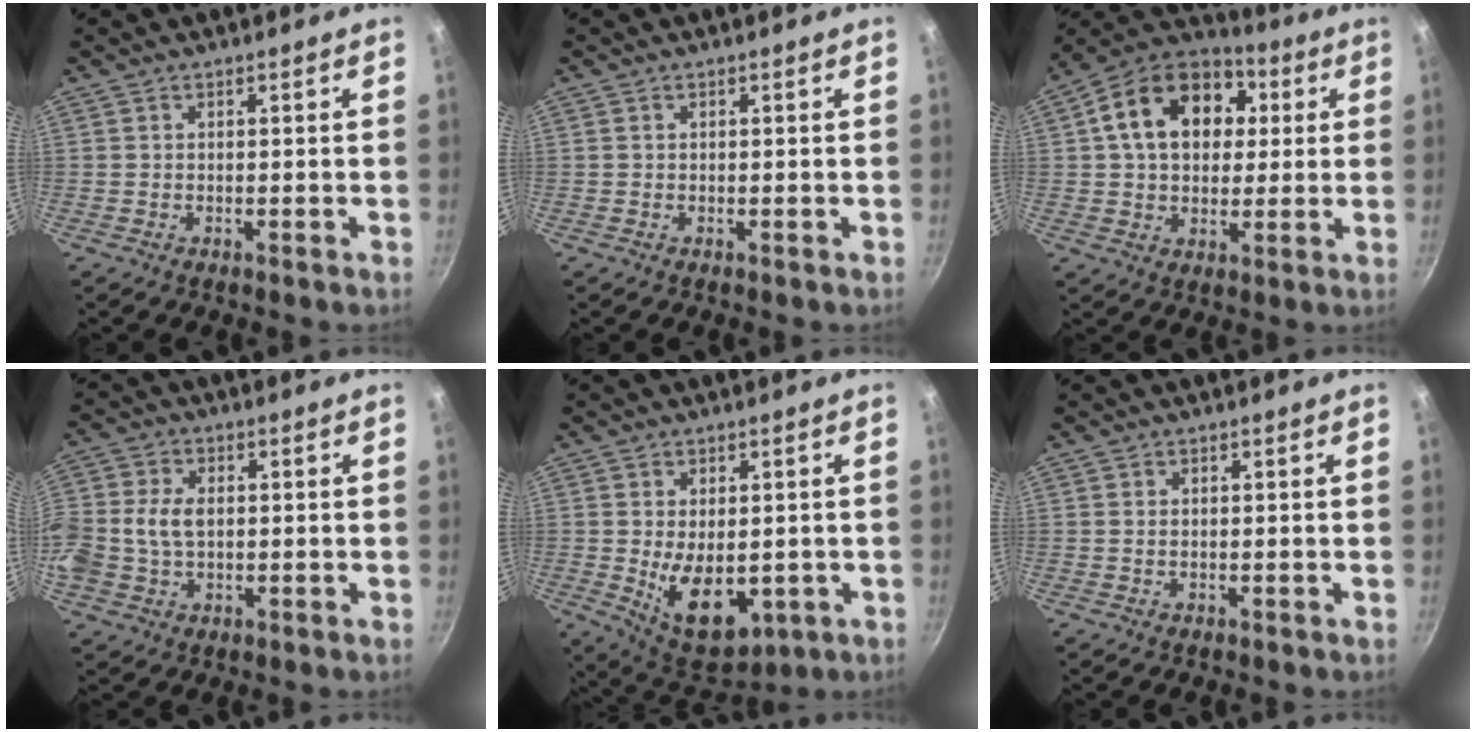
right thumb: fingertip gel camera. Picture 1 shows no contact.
{"total": 0.0}
{"total": 18.6, "force": [4.2, 13.5, 12.1], "torque": [-0.183, 0.024, 0.055]}
{"total": 10.2, "force": [0.1, 7.3, 7.0], "torque": [-0.152, 0.021, -0.007]}
{"total": 11.8, "force": [-1.6, 7.1, 9.3], "torque": [-0.118, -0.014, 0.001]}
{"total": 0.6, "force": [0.1, 0.3, 0.5], "torque": [-0.010, 0.000, 0.002]}